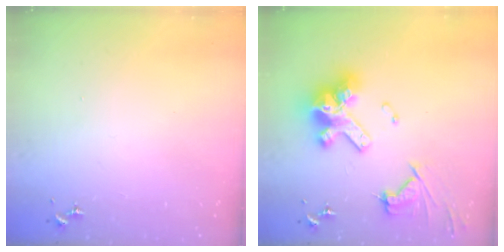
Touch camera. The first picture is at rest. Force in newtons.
{"total": 20.0, "press": 19.8, "slide": 2.4}